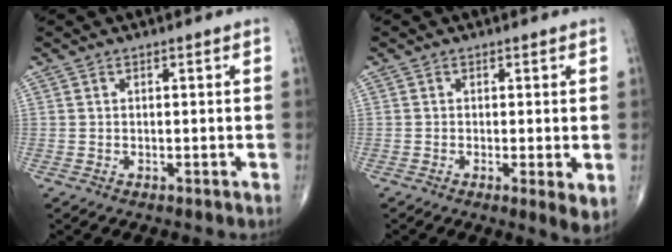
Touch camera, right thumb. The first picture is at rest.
{"total": 3.6, "force": [-0.4, 0.7, 3.5], "torque": [-0.062, -0.015, -0.012]}